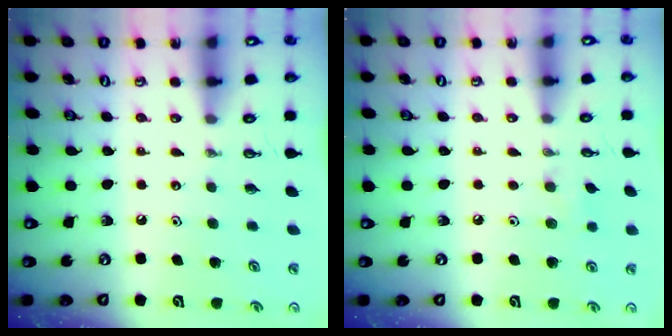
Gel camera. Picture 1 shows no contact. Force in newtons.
{"total": 5.8, "press": 5.7, "slide": 0.8}